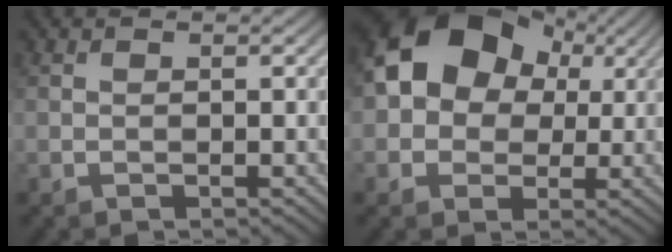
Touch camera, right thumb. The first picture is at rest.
{"total": 12.2, "force": [3.0, 9.3, 7.3], "torque": [-0.128, 0.025, 0.030]}